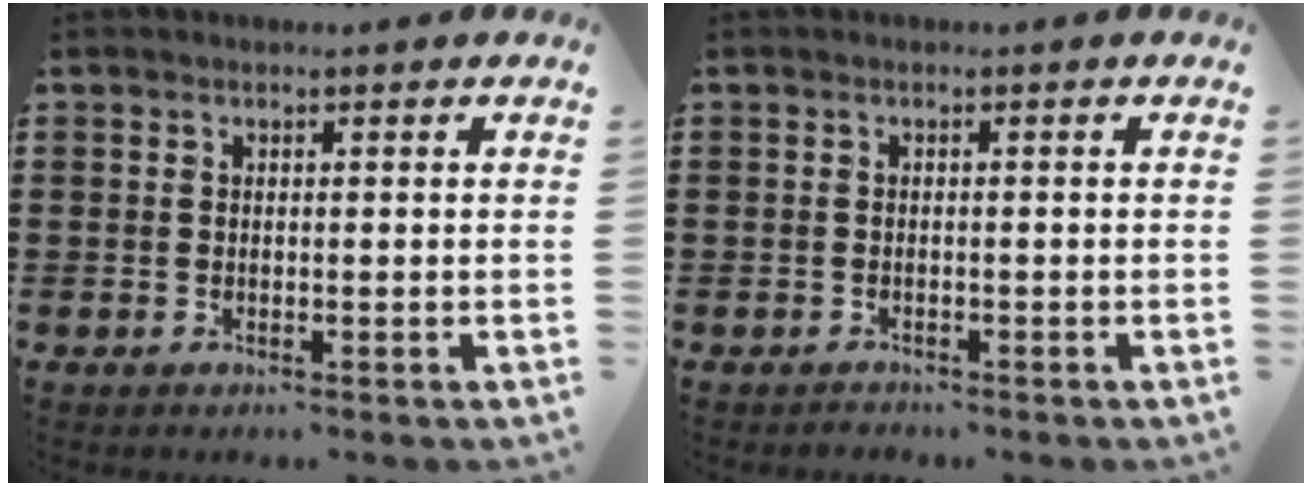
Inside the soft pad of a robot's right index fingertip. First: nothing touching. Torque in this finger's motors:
{"motor_torque": [-0.18, 0.14, 0.00, -0.02]}